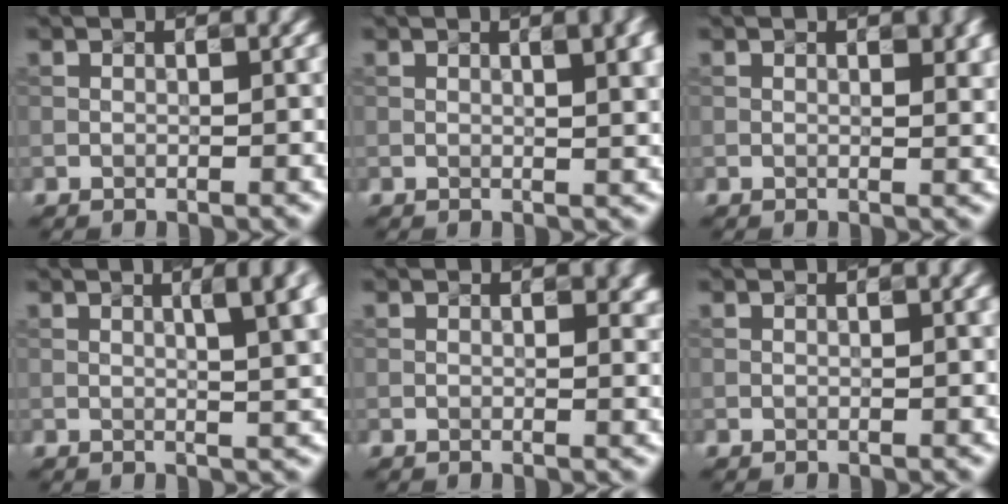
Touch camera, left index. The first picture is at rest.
{"total": 6.1, "force": [2.0, 2.5, 5.2], "torque": [-0.030, 0.022, 0.023]}
{"total": 3.5, "force": [1.3, 1.5, 2.9], "torque": [-0.023, 0.008, 0.021]}
{"total": 6.4, "force": [1.8, 2.0, 5.8], "torque": [-0.045, 0.019, 0.028]}
{"total": 2.7, "force": [1.1, 1.3, 2.1], "torque": [-0.013, 0.005, 0.013]}
{"total": 1.3, "force": [0.5, 0.4, 1.2], "torque": [-0.013, 0.003, 0.003]}